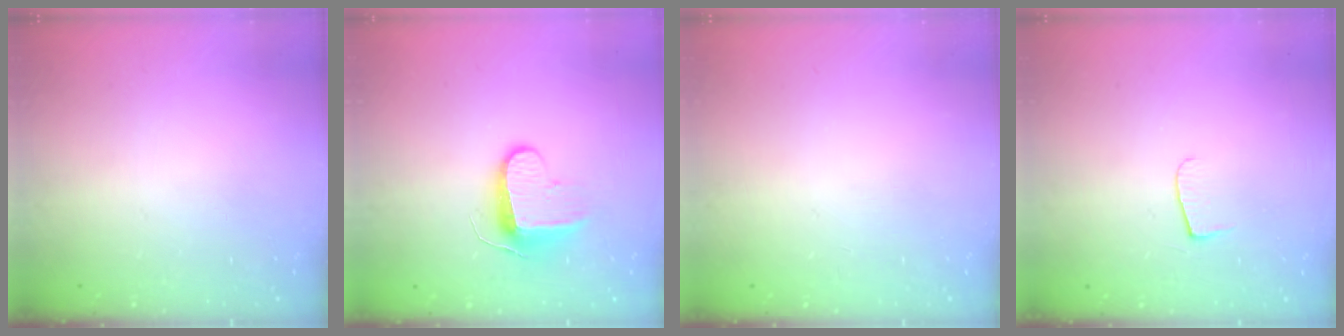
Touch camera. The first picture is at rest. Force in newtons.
{"total": 9.5, "press": 9.5, "slide": 0.8}
{"total": 0.0}
{"total": 4.3, "press": 4.2, "slide": 0.5}